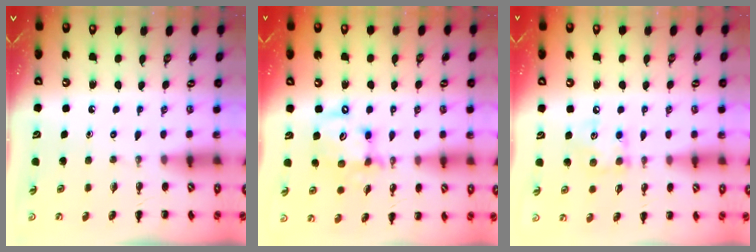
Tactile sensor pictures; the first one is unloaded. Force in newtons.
{"total": 13.6, "press": 13.3, "slide": 2.6}
{"total": 8.7, "press": 8.6, "slide": 1.2}